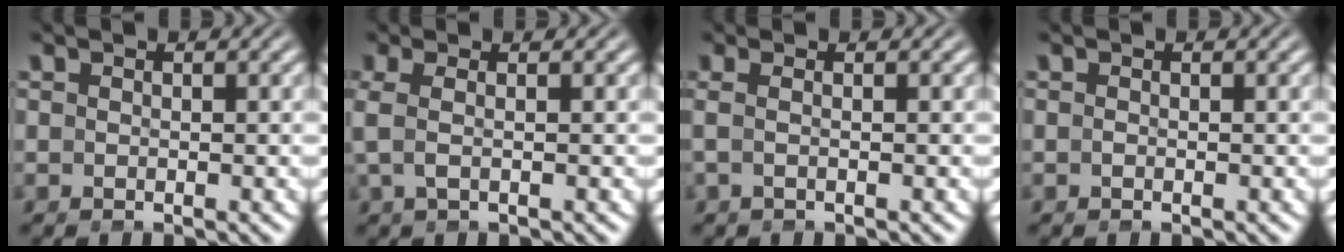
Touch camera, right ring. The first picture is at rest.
{"total": 1.8, "force": [0.1, 0.1, 1.8], "torque": [-0.042, 0.008, 0.002]}
{"total": 1.6, "force": [-0.7, -0.6, 1.3], "torque": [-0.026, 0.007, -0.010]}
{"total": 0.0}